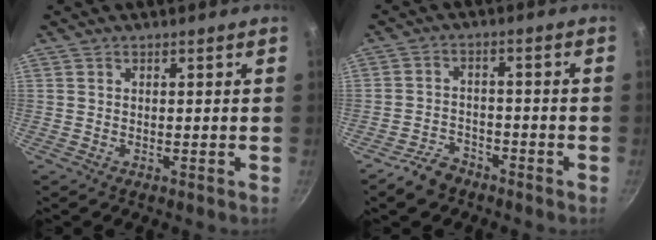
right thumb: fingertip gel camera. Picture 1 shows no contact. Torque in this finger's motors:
{"motor_torque": [0.81, 0.74, -0.12, 0.00, 0.02]}